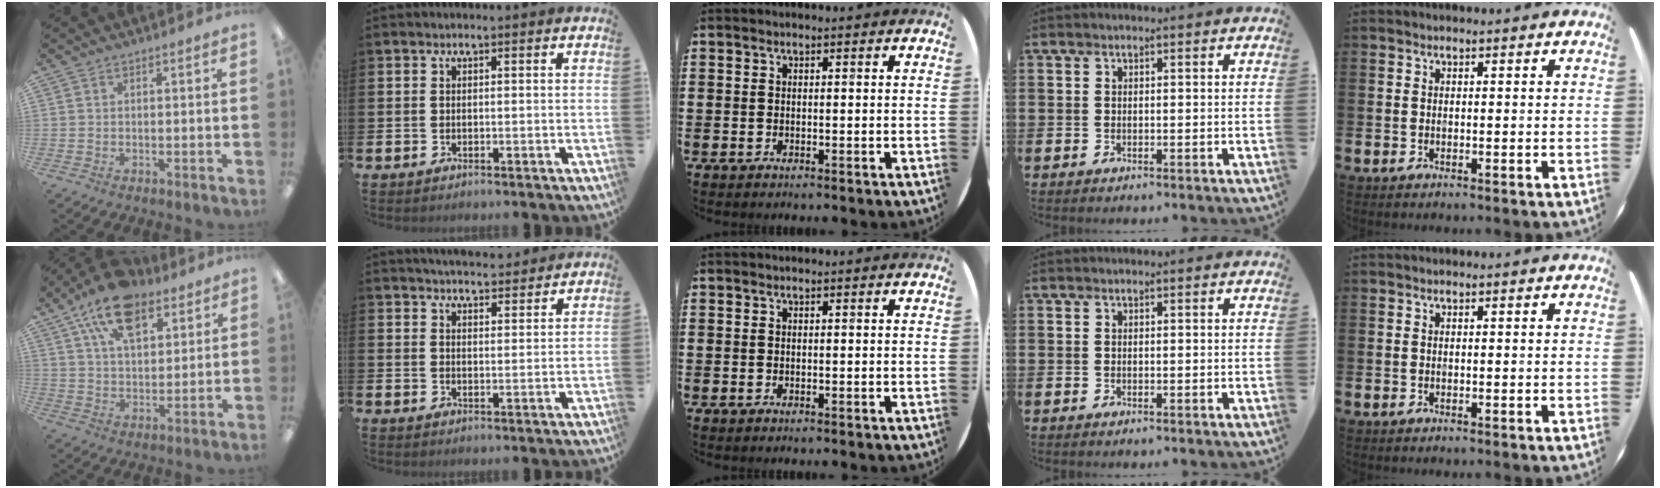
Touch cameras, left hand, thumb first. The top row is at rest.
{"thumb": {"total": 15.8, "force": [9.5, 8.5, 9.3], "torque": [-0.158, -0.030, 0.171]}, "index": {"total": 4.7, "force": [4.7, 0.6, 0.2], "torque": [-0.011, -0.025, 0.085]}}